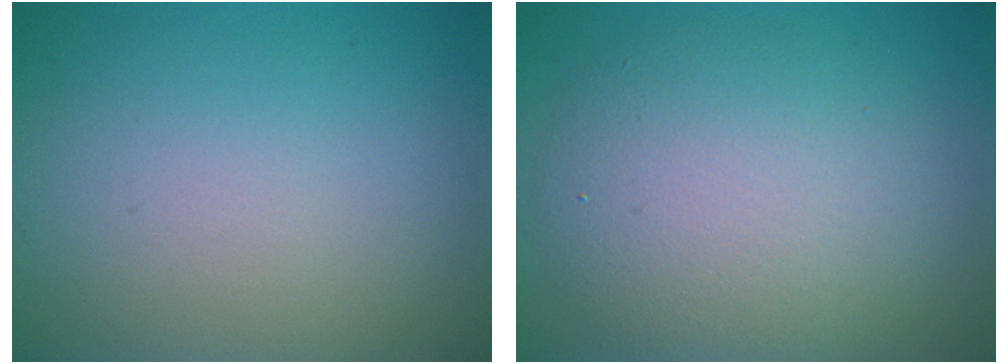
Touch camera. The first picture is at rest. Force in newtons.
{"total": 7.5, "press": 7.5, "slide": 0.4}